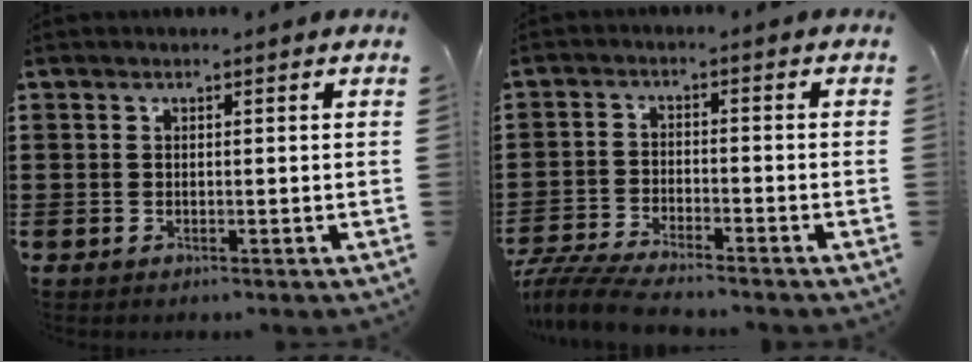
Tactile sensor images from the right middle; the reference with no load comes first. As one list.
[{"total": 5.2, "force": [-5.0, 0.2, 1.6], "torque": [-0.047, -0.011, -0.101]}]